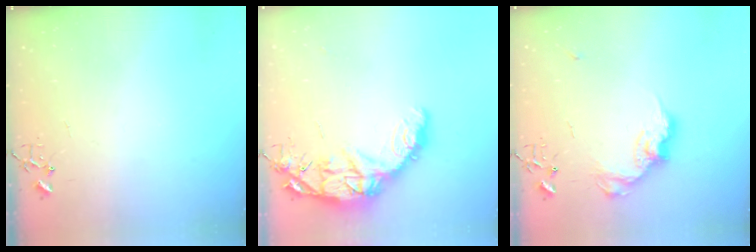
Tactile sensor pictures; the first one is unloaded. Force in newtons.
{"total": 15.2, "press": 15.2, "slide": 1.2}
{"total": 13.5, "press": 13.5, "slide": 0.8}